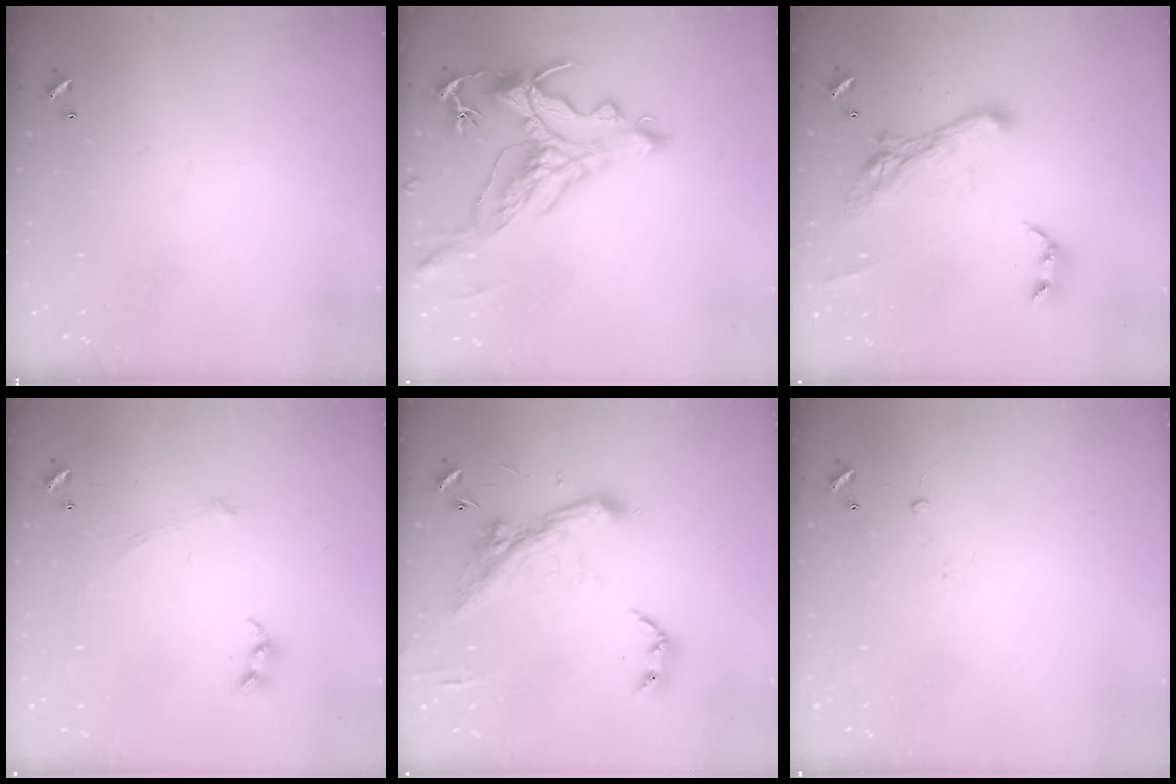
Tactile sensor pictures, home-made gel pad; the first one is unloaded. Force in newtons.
{"total": 2.5, "press": 2.2, "slide": 1.2}
{"total": 9.3, "press": 9.2, "slide": 1.2}
{"total": 3.9, "press": 3.9, "slide": 0.3}
{"total": 6.6, "press": 6.3, "slide": 1.8}
{"total": 8.0, "press": 8.0, "slide": 0.5}